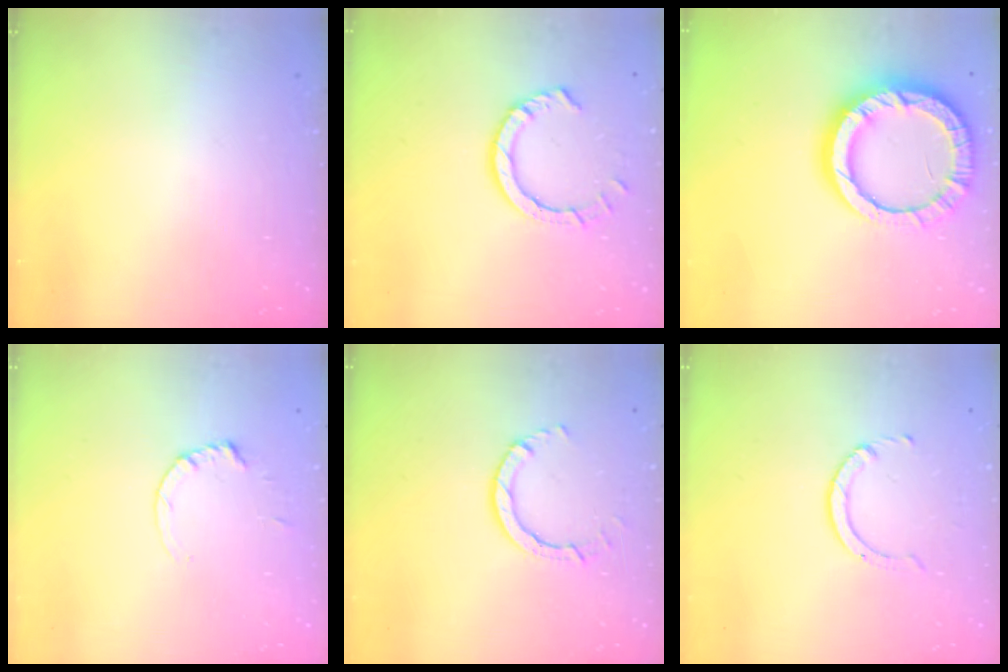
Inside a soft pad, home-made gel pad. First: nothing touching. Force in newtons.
{"total": 8.0, "press": 7.9, "slide": 0.9}
{"total": 17.2, "press": 17.1, "slide": 1.9}
{"total": 1.8, "press": 1.7, "slide": 0.2}
{"total": 4.7, "press": 4.7, "slide": 0.3}
{"total": 2.3, "press": 2.3, "slide": 0.3}